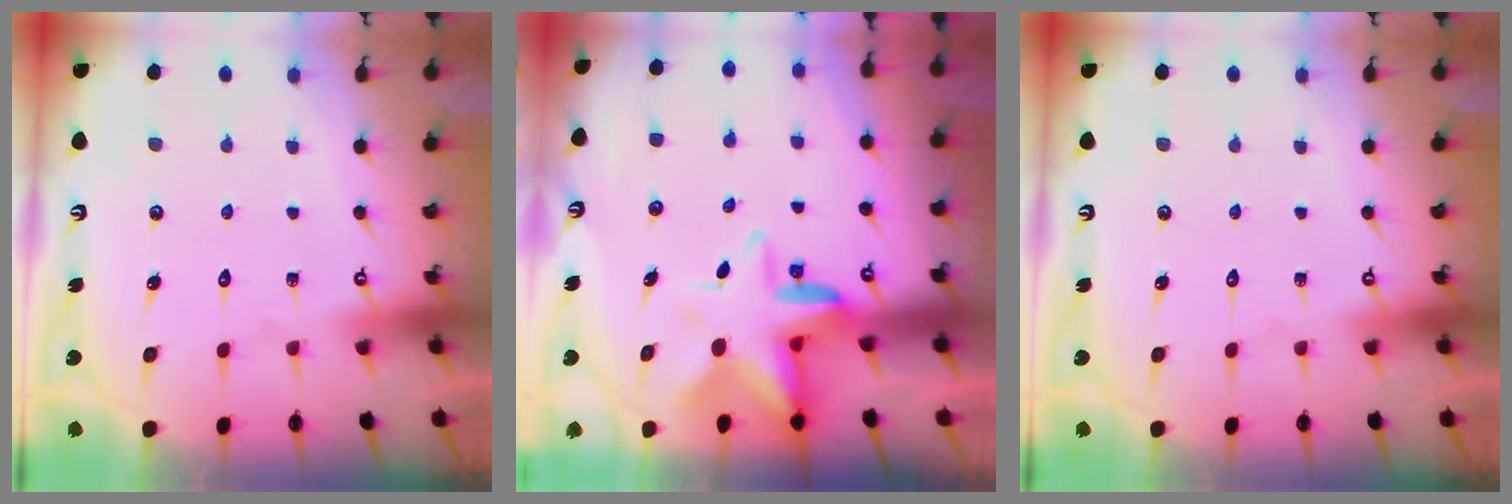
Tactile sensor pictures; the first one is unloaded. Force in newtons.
{"total": 8.2, "press": 8.1, "slide": 1.2}
{"total": 0.0}